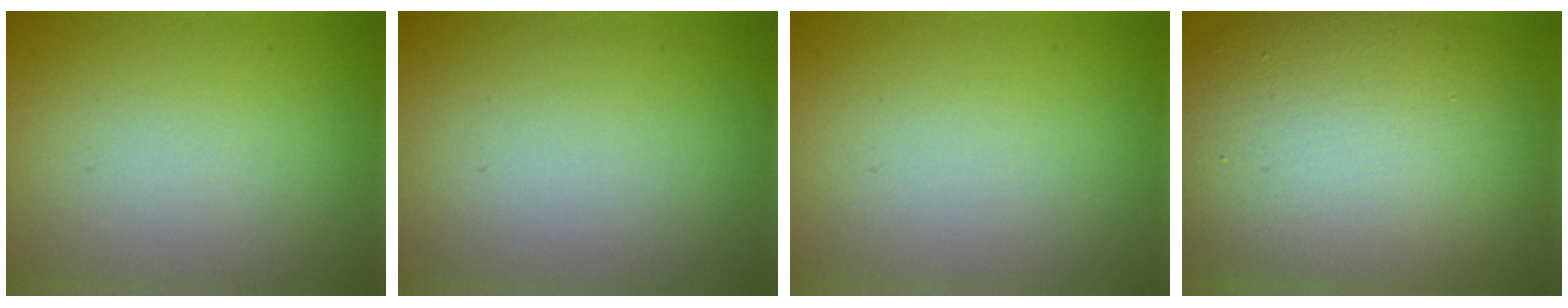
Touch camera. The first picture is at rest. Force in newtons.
{"total": 0.0}
{"total": 0.0}
{"total": 14.6, "press": 14.5, "slide": 0.7}